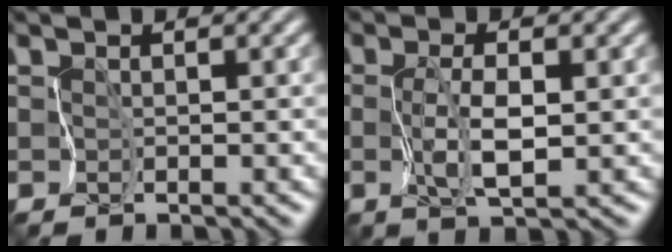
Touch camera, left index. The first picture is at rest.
{"total": 2.6, "force": [-0.1, 0.5, 2.6], "torque": [-0.061, -0.006, 0.003]}